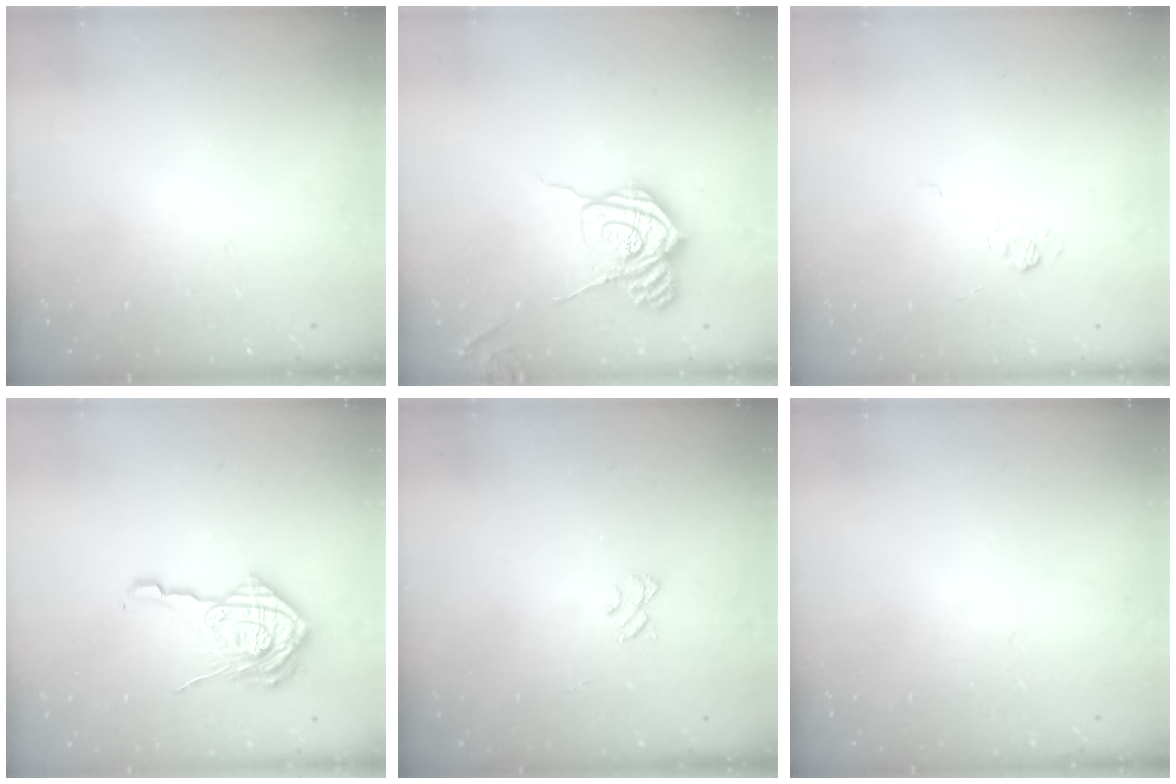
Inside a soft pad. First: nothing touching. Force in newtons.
{"total": 14.2, "press": 14.1, "slide": 0.8}
{"total": 3.4, "press": 3.1, "slide": 1.5}
{"total": 17.6, "press": 17.6, "slide": 1.2}
{"total": 3.8, "press": 3.8, "slide": 0.3}
{"total": 0.0}